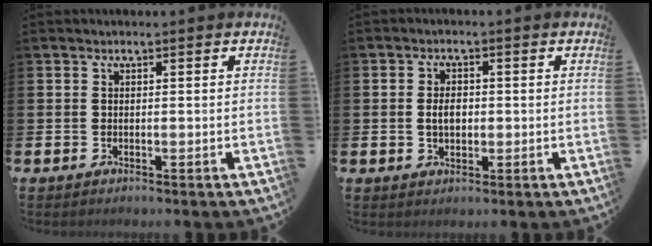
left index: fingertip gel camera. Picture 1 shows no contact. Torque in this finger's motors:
{"motor_torque": [0.51, 0.44, 0.04, 0.10]}